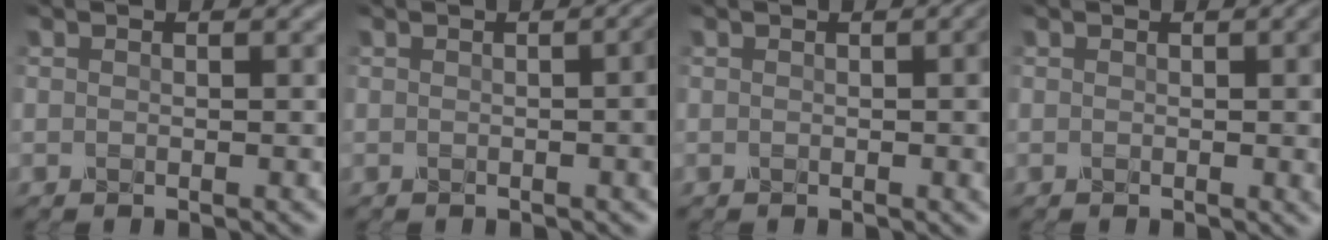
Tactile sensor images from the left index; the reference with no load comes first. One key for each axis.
{"total": 3.3, "fx": 0.0, "fy": 0.8, "fz": 3.2, "tx": -0.031, "ty": 0.009, "tz": -0.003}
{"total": 3.4, "fx": 0.1, "fy": 0.9, "fz": 3.2, "tx": -0.028, "ty": 0.007, "tz": -0.003}
{"total": 3.8, "fx": 0.1, "fy": 1.0, "fz": 3.7, "tx": -0.032, "ty": 0.004, "tz": -0.001}